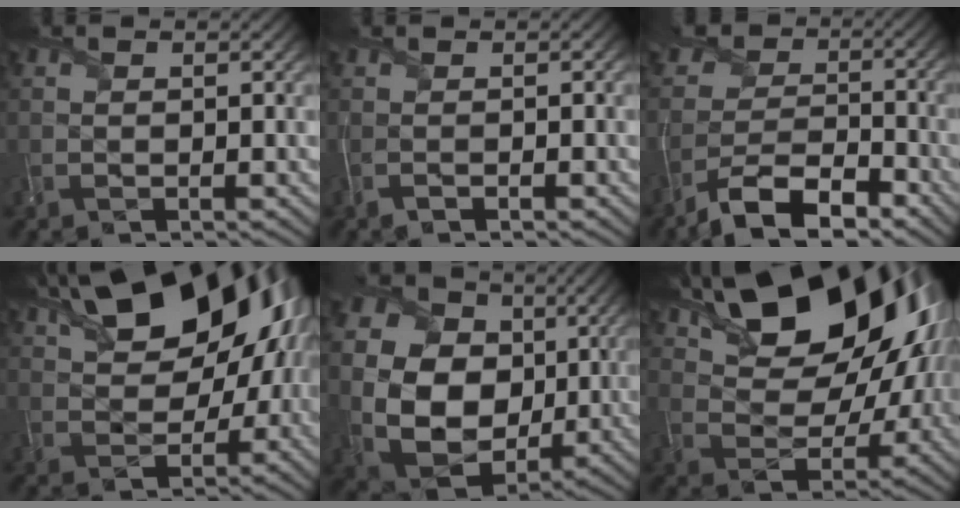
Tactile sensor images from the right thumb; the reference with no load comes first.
{"total": 1.2, "force": [-0.9, 0.3, 0.8], "torque": [-0.023, -0.003, -0.017]}
{"total": 8.9, "force": [-6.0, 4.5, 4.8], "torque": [-0.077, -0.007, -0.119]}
{"total": 17.7, "force": [6.6, 10.2, 12.9], "torque": [-0.190, 0.029, 0.104]}
{"total": 18.7, "force": [1.8, 15.4, 10.4], "torque": [-0.253, -0.005, 0.049]}
{"total": 18.9, "force": [8.5, 10.6, 13.2], "torque": [-0.211, 0.025, 0.138]}